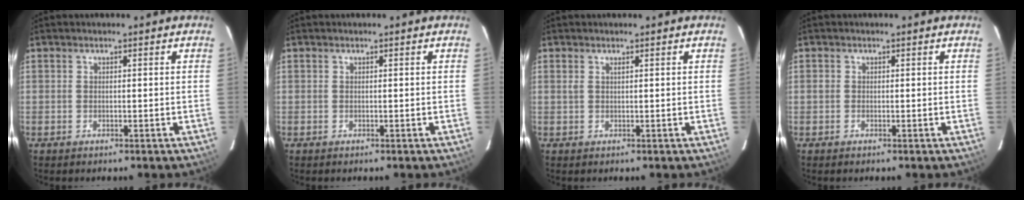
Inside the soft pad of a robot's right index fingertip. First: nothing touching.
{"total": 0.0}
{"total": 0.7, "force": [0.4, 0.1, 0.5], "torque": [-0.012, 0.003, 0.008]}
{"total": 0.7, "force": [-0.3, 0.6, 0.2], "torque": [-0.001, 0.000, -0.007]}